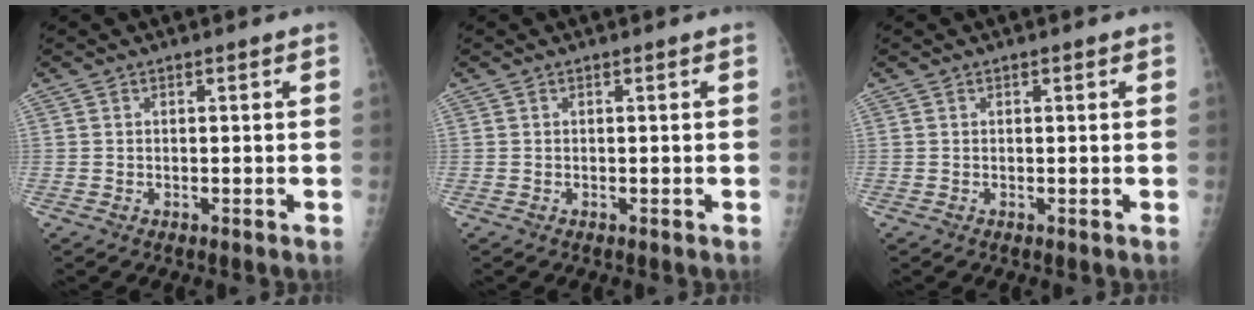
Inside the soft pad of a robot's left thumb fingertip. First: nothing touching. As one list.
[{"total": 0.0}, {"total": 0.7, "force": [0.2, 0.4, 0.5], "torque": [-0.003, 0.001, 0.001]}]